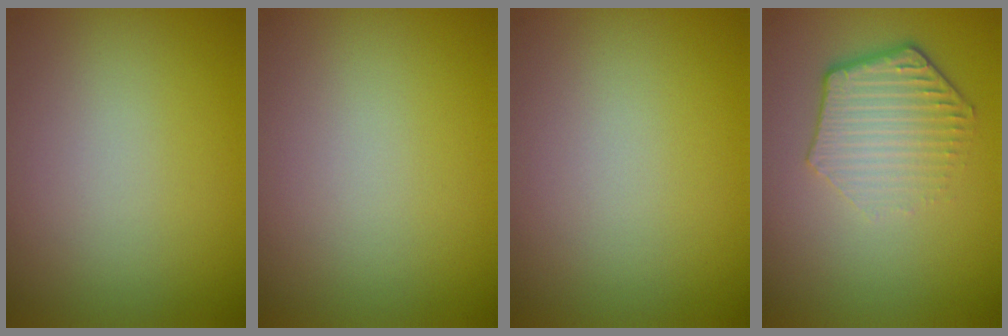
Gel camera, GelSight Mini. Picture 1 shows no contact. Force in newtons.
{"total": 0.0}
{"total": 0.0}
{"total": 4.1, "press": 3.2, "slide": 2.7}